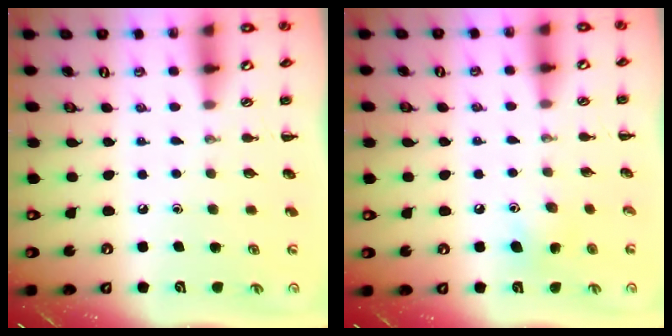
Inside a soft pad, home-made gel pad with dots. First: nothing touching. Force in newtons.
{"total": 5.3, "press": 4.9, "slide": 2.0}